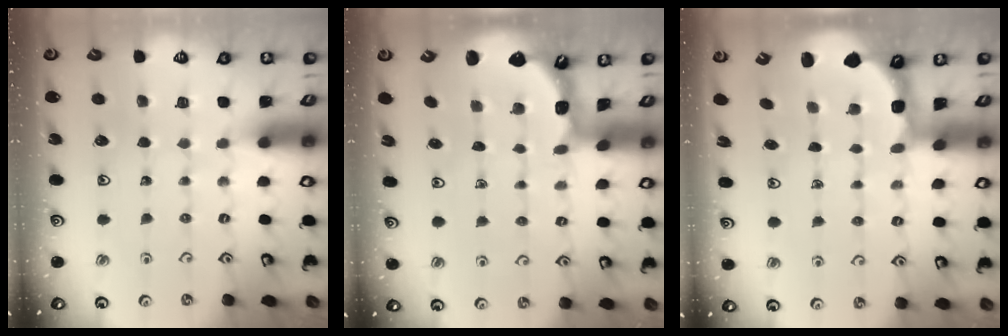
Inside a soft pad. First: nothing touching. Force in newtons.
{"total": 1.3, "press": 1.2, "slide": 0.1}
{"total": 2.4, "press": 2.1, "slide": 1.2}